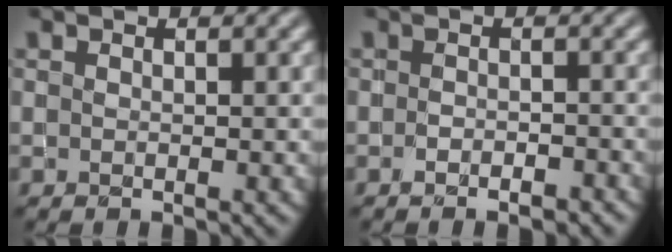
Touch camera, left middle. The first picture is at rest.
{"total": 1.8, "force": [-1.2, 0.7, 1.1], "torque": [-0.016, 0.001, -0.019]}